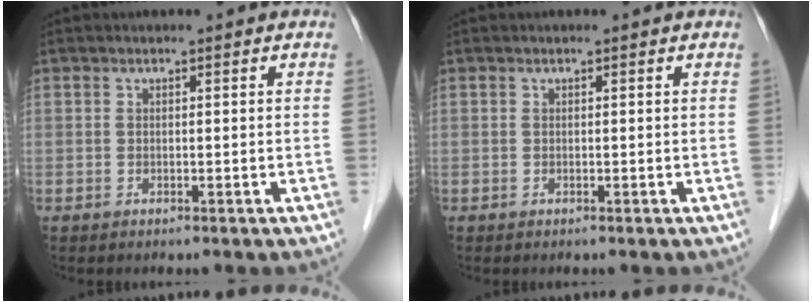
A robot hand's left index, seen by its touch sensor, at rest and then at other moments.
{"total": 0.0}